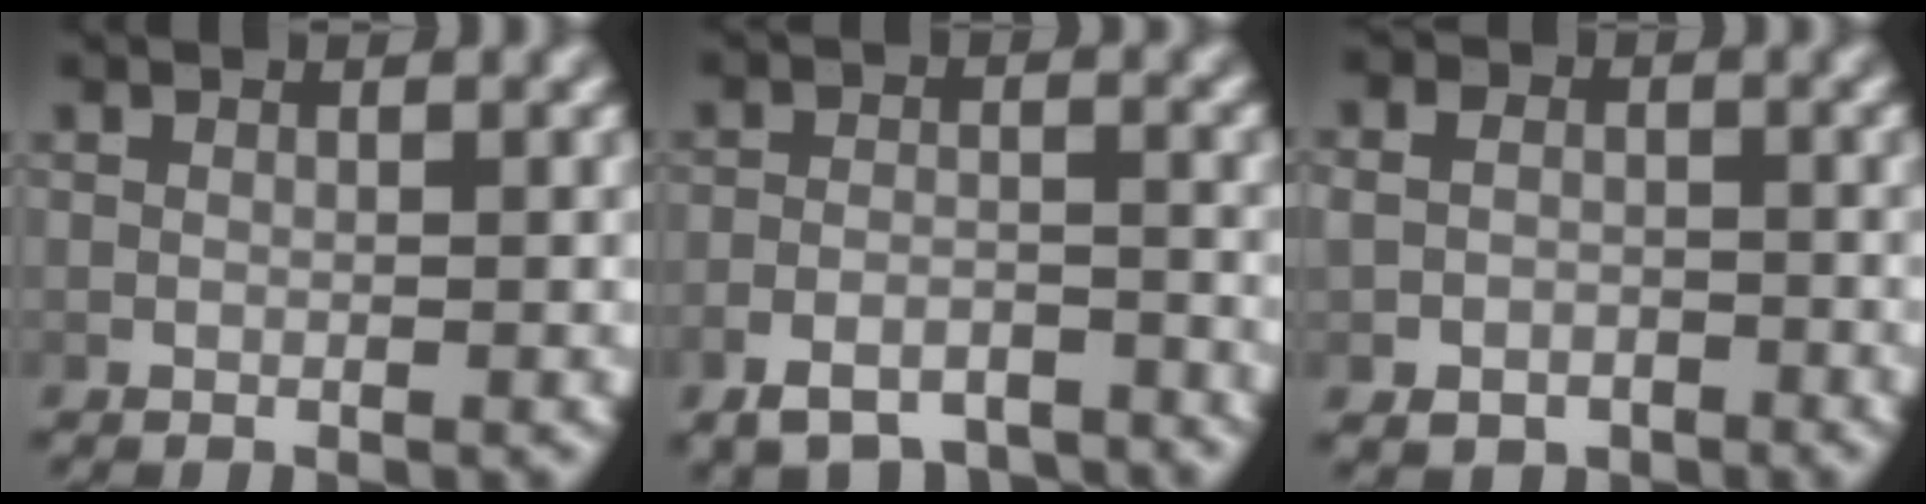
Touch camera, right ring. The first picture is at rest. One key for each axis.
{"total": 5.4, "fx": -5.0, "fy": 1.8, "fz": 1.3, "tx": -0.014, "ty": -0.008, "tz": -0.081}
{"total": 4.2, "fx": -2.5, "fy": 3.2, "fz": 0.9, "tx": -0.004, "ty": -0.013, "tz": -0.043}